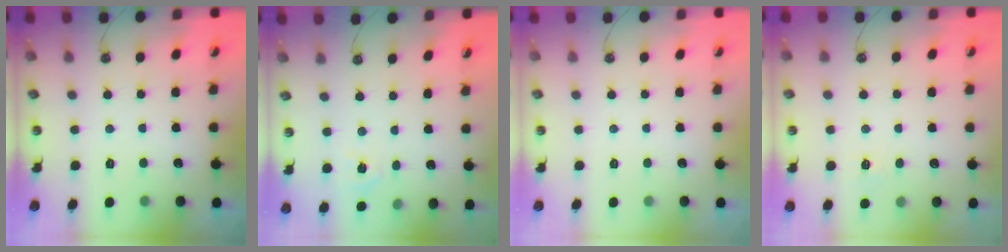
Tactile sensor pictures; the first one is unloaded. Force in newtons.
{"total": 5.0, "press": 4.9, "slide": 0.5}
{"total": 0.0}
{"total": 5.1, "press": 5.1, "slide": 0.4}